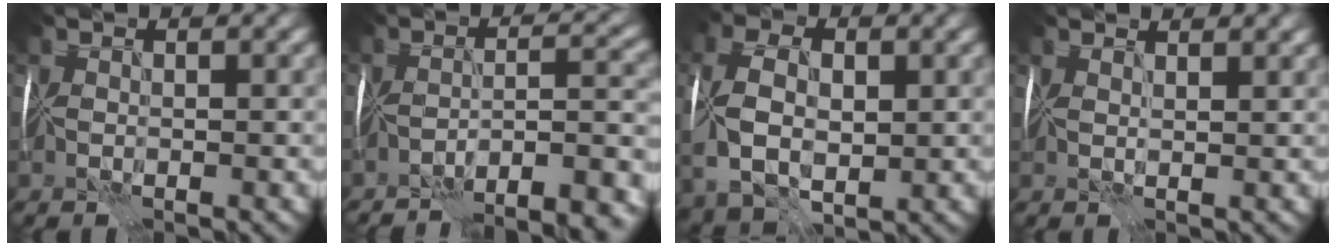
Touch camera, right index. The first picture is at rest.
{"total": 11.6, "force": [-10.1, 1.7, 5.5], "torque": [-0.056, 0.008, -0.115]}
{"total": 8.3, "force": [-0.5, 5.4, 6.3], "torque": [-0.145, -0.003, 0.004]}
{"total": 2.5, "force": [2.3, 0.0, 1.0], "torque": [-0.018, 0.005, 0.027]}